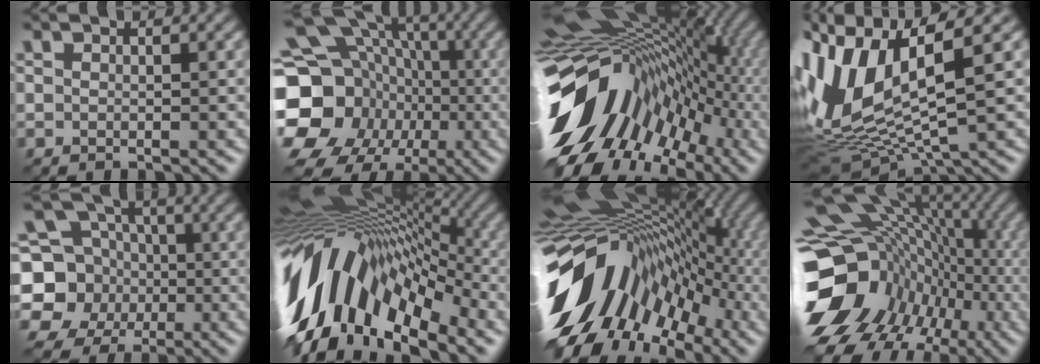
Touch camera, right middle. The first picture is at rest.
{"total": 22.5, "force": [-4.9, 19.6, 9.8], "torque": [-0.204, -0.012, -0.113]}
{"total": 16.6, "force": [-3.1, 11.0, 12.1], "torque": [-0.206, 0.019, -0.046]}
{"total": 9.8, "force": [1.0, 4.3, 8.8], "torque": [-0.206, -0.003, 0.031]}
{"total": 9.5, "force": [-1.1, 8.7, 3.8], "torque": [-0.096, 0.005, -0.040]}
{"total": 15.2, "force": [-2.2, 8.2, 12.7], "torque": [-0.229, 0.031, -0.045]}
{"total": 15.0, "force": [-2.7, 9.5, 11.3], "torque": [-0.201, 0.027, -0.051]}
{"total": 15.3, "force": [-2.8, 12.2, 8.9], "torque": [-0.170, 0.000, -0.021]}